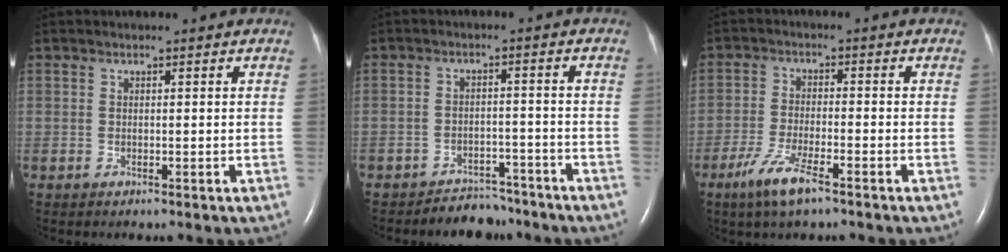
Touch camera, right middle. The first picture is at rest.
{"total": 5.0, "force": [-4.6, 2.1, -0.3], "torque": [0.006, 0.010, -0.071]}
{"total": 6.5, "force": [-4.2, 1.0, 4.9], "torque": [-0.110, -0.011, -0.077]}